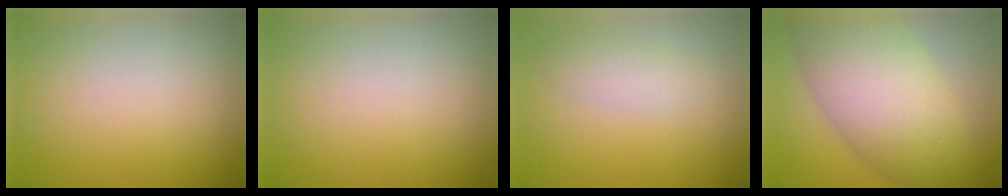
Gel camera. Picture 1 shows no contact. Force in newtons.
{"total": 0.0}
{"total": 2.0, "press": 2.0, "slide": 0.0}
{"total": 9.4, "press": 9.4, "slide": 0.3}